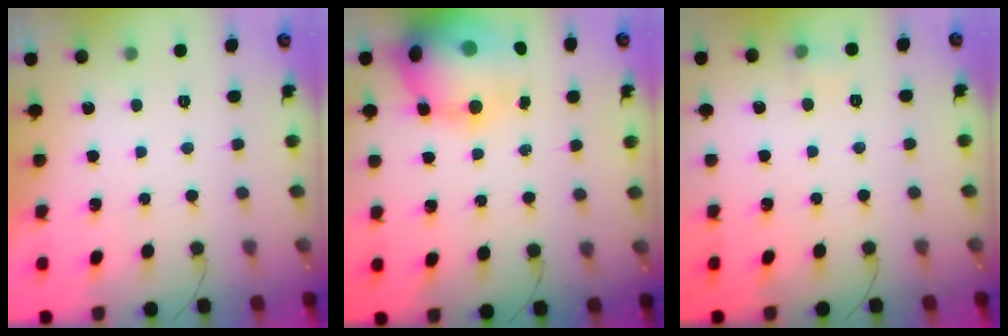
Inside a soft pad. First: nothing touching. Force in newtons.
{"total": 22.4, "press": 22.0, "slide": 4.0}
{"total": 5.7, "press": 5.5, "slide": 1.5}